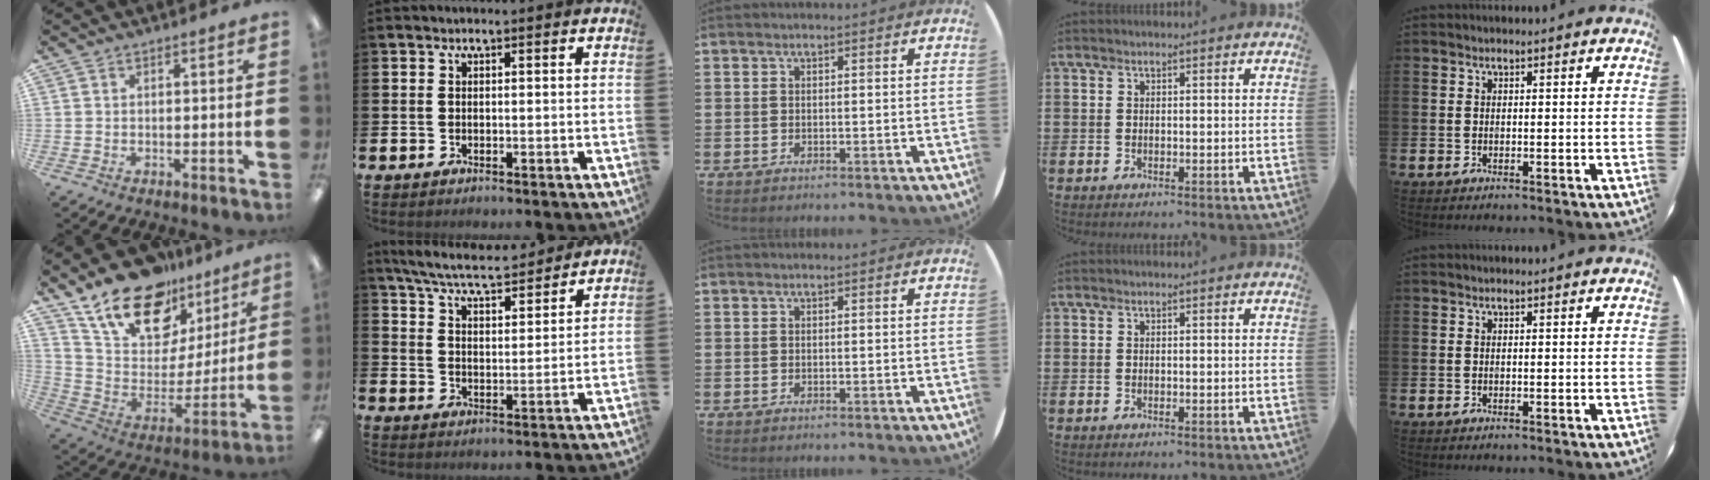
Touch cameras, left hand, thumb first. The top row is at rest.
{"thumb": {"total": 20.2, "force": [14.8, 10.6, 8.8], "torque": [-0.171, -0.091, 0.269]}, "index": {"total": 7.0, "force": [6.6, 0.8, 2.2], "torque": [-0.068, -0.038, 0.116]}}